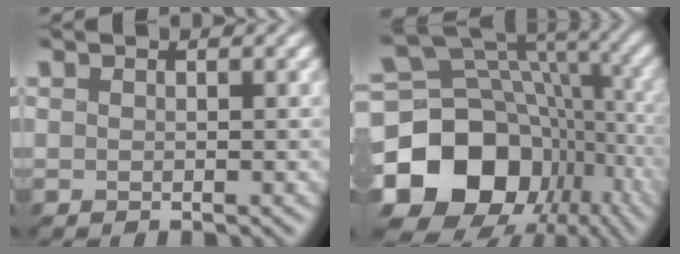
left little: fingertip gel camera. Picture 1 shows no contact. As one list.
[{"total": 18.8, "force": [-7.2, 14.1, 10.0], "torque": [-0.204, 0.008, -0.125]}]